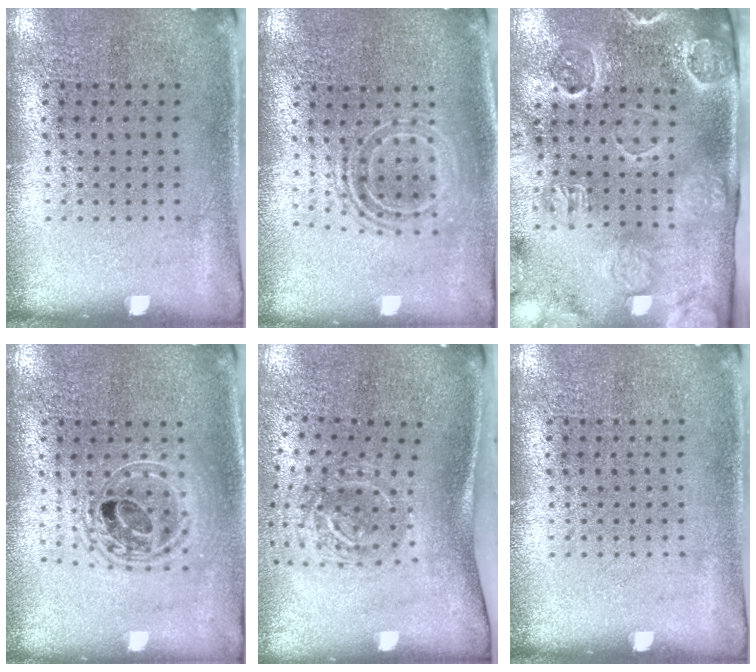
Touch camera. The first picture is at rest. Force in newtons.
{"total": 1.7, "press": 1.3, "slide": 1.1}
{"total": 3.3, "press": 3.2, "slide": 0.5}
{"total": 1.6, "press": 1.4, "slide": 0.9}
{"total": 2.0, "press": 1.3, "slide": 1.5}
{"total": 0.0}